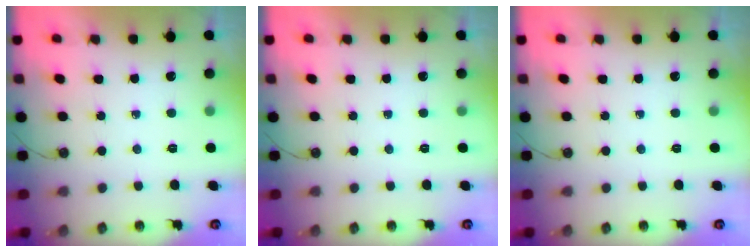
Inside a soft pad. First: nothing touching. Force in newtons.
{"total": 0.0}
{"total": 0.0}